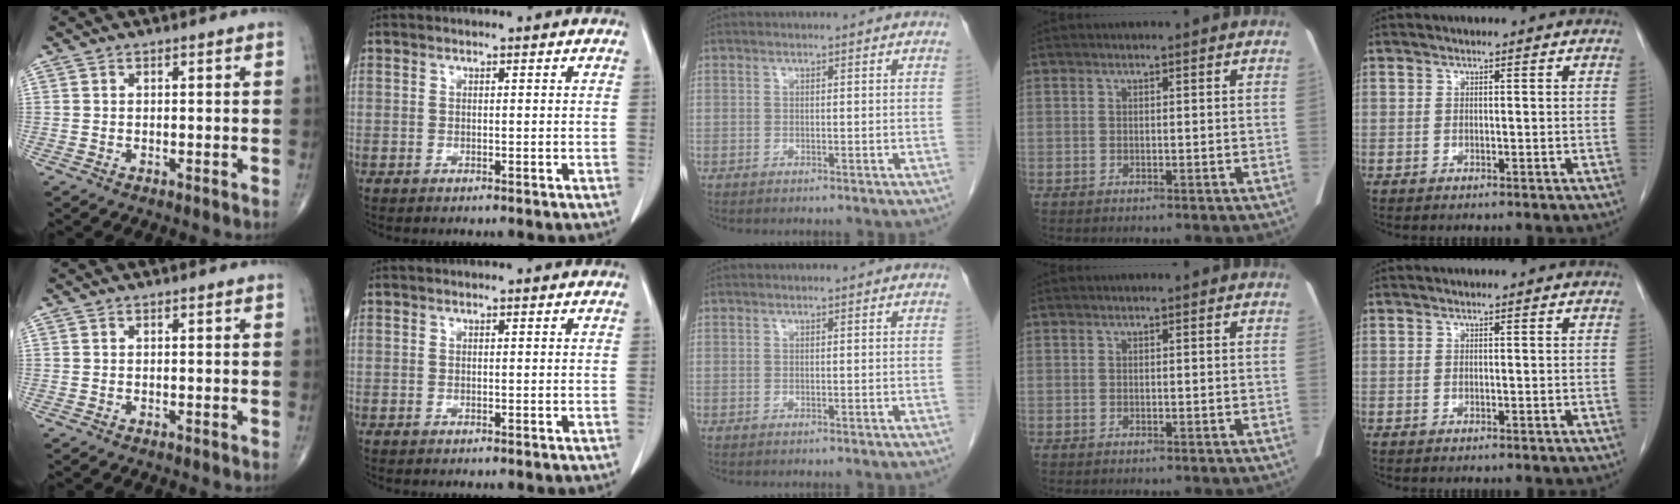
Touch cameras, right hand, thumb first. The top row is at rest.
{}